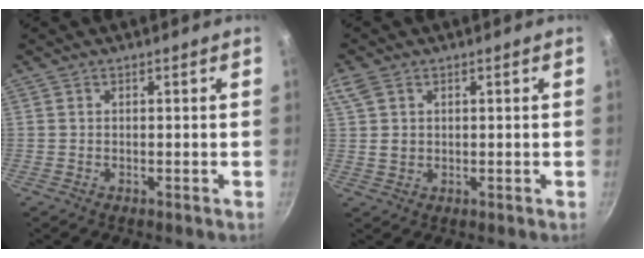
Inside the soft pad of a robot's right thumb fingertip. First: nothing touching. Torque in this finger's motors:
{"motor_torque": [-0.53, 0.64, 0.34, -0.23, 0.07]}